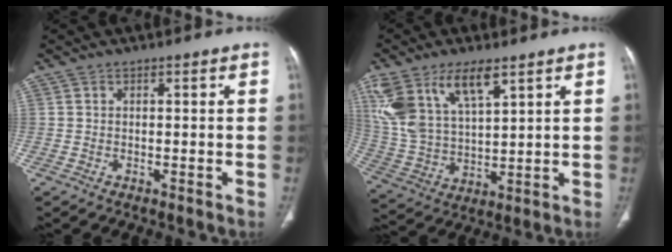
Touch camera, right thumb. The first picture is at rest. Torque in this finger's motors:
{"motor_torque": [1.55, 2.90, 1.66, 0.95, 0.18]}